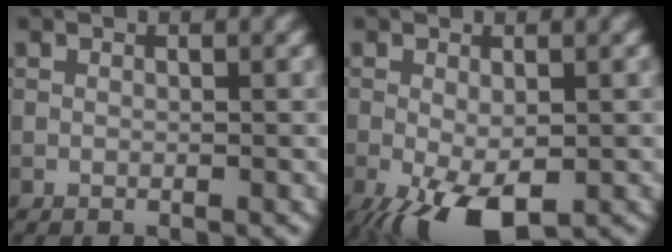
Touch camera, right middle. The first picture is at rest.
{"total": 6.5, "force": [-2.9, 2.6, 5.1], "torque": [-0.106, -0.017, -0.047]}